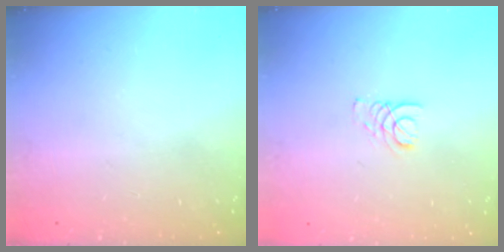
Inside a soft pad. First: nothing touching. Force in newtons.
{"total": 1.9, "press": 1.9, "slide": 0.2}